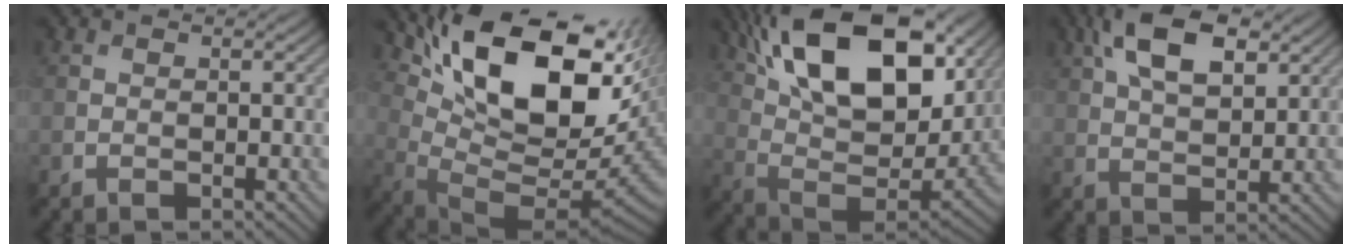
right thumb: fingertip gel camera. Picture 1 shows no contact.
{"total": 18.0, "force": [7.9, 7.9, 14.1], "torque": [-0.261, 0.011, 0.148]}
{"total": 20.8, "force": [10.1, 10.1, 15.0], "torque": [-0.278, 0.037, 0.160]}
{"total": 10.2, "force": [4.8, 4.9, 7.5], "torque": [-0.156, 0.016, 0.090]}